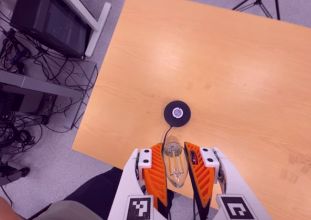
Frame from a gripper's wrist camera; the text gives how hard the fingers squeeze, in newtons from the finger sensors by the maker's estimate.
{"total": 21.1, "left": 22.3, "right": 19.9}